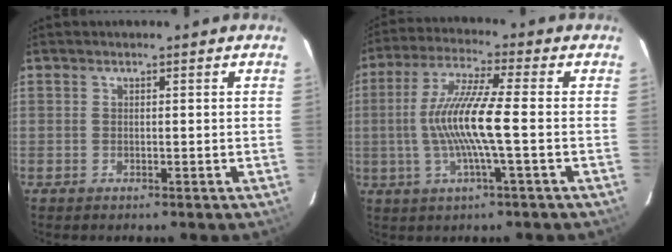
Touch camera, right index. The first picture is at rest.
{"total": 11.5, "force": [-1.5, 0.0, 11.4], "torque": [-0.225, 0.001, -0.028]}